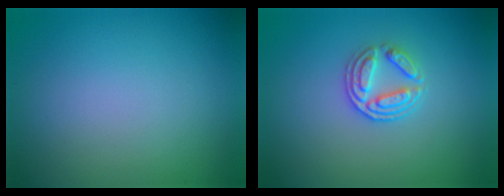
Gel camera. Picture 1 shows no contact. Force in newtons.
{"total": 2.6, "press": 2.1, "slide": 1.6}